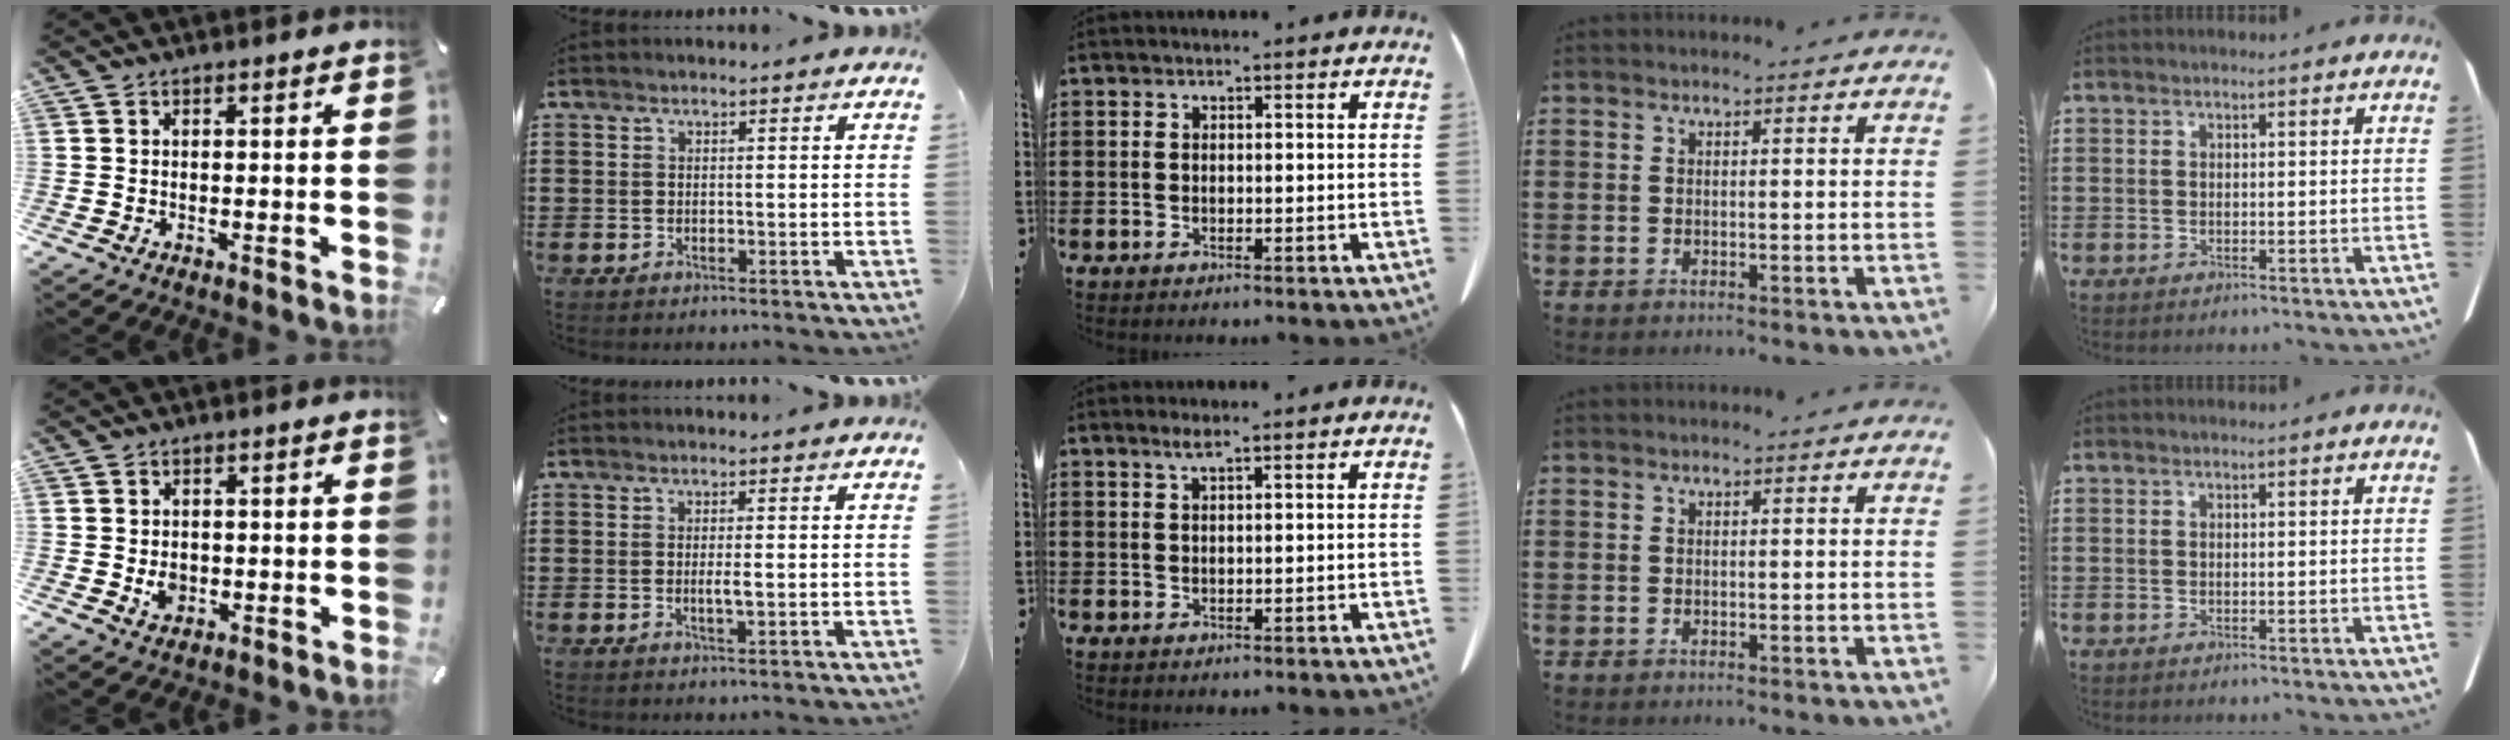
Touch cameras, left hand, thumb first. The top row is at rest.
{"thumb": {"total": 3.1, "force": [-0.2, 2.7, 1.6], "torque": [-0.014, -0.003, -0.003]}, "index": {"total": 1.7, "force": [0.0, 0.1, 1.7], "torque": [-0.032, -0.005, -0.001]}, "middle": {"total": 1.5, "force": [1.0, 0.0, 1.1], "torque": [-0.023, 0.001, 0.017]}}